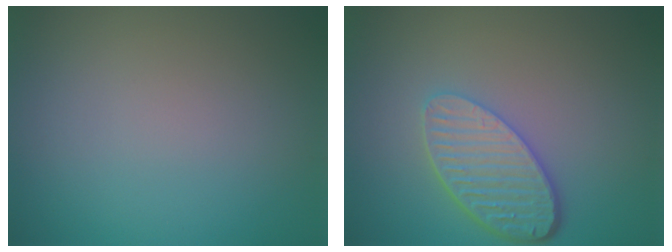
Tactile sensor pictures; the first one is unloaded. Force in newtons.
{"total": 5.0, "press": 3.9, "slide": 3.2}